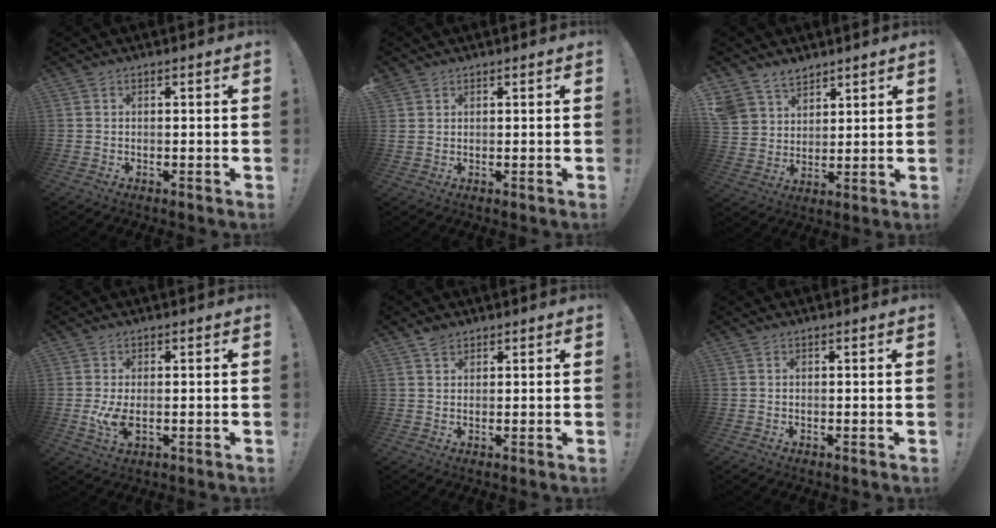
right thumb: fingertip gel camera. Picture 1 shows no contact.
{"total": 2.0, "force": [1.5, 1.3, 0.4], "torque": [-0.001, -0.007, 0.028]}
{"total": 8.5, "force": [6.6, 5.4, 0.8], "torque": [-0.027, -0.048, 0.136]}
{"total": 5.8, "force": [-0.6, 3.0, 4.9], "torque": [-0.081, -0.013, -0.013]}
{"total": 2.5, "force": [2.1, 1.3, 0.5], "torque": [0.006, -0.009, 0.037]}
{"total": 0.0}